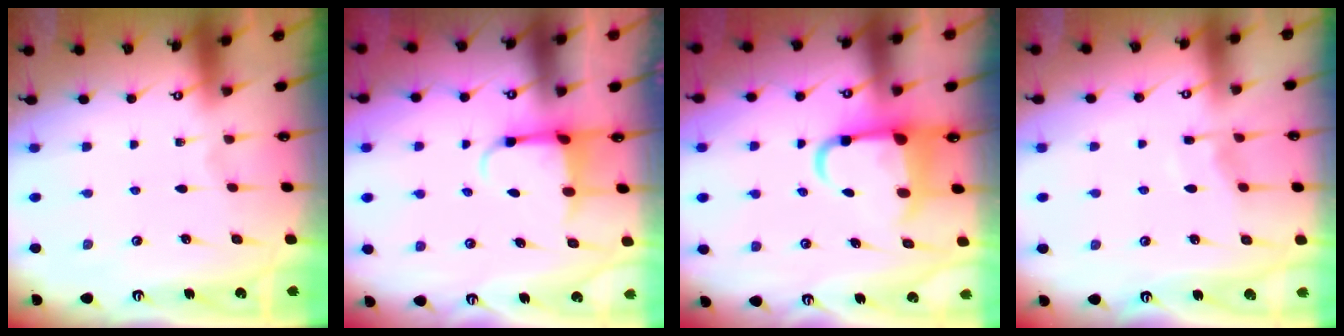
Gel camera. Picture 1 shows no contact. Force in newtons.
{"total": 3.9, "press": 3.7, "slide": 1.2}
{"total": 7.3, "press": 7.1, "slide": 1.8}
{"total": 4.2, "press": 4.2, "slide": 0.6}